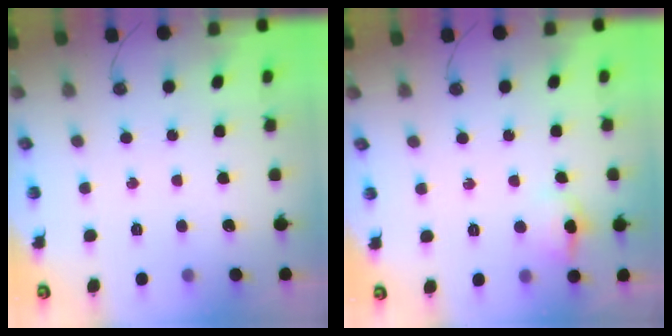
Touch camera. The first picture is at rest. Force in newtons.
{"total": 7.4, "press": 7.3, "slide": 1.3}